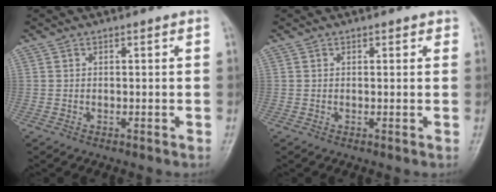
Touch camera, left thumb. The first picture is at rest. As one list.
[{"total": 0.9, "force": [0.6, 0.6, 0.4], "torque": [0.002, -0.003, 0.003]}]